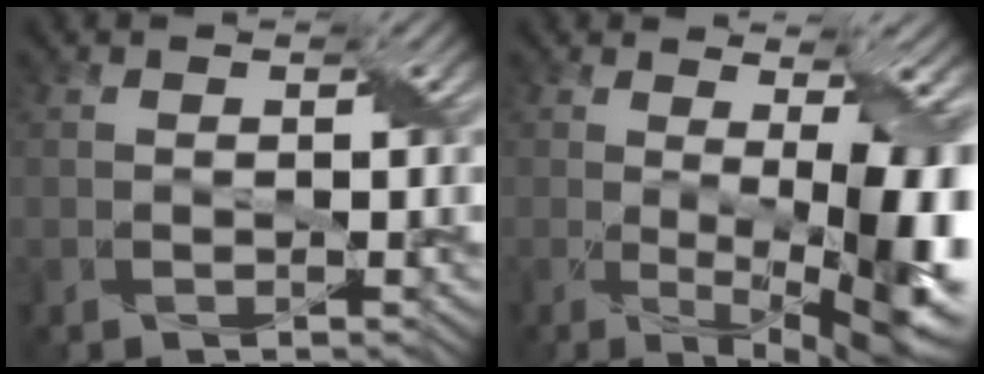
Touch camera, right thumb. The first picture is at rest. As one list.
[{"total": 13.6, "force": [-1.0, 5.1, 12.6], "torque": [-0.161, -0.018, 0.006]}]